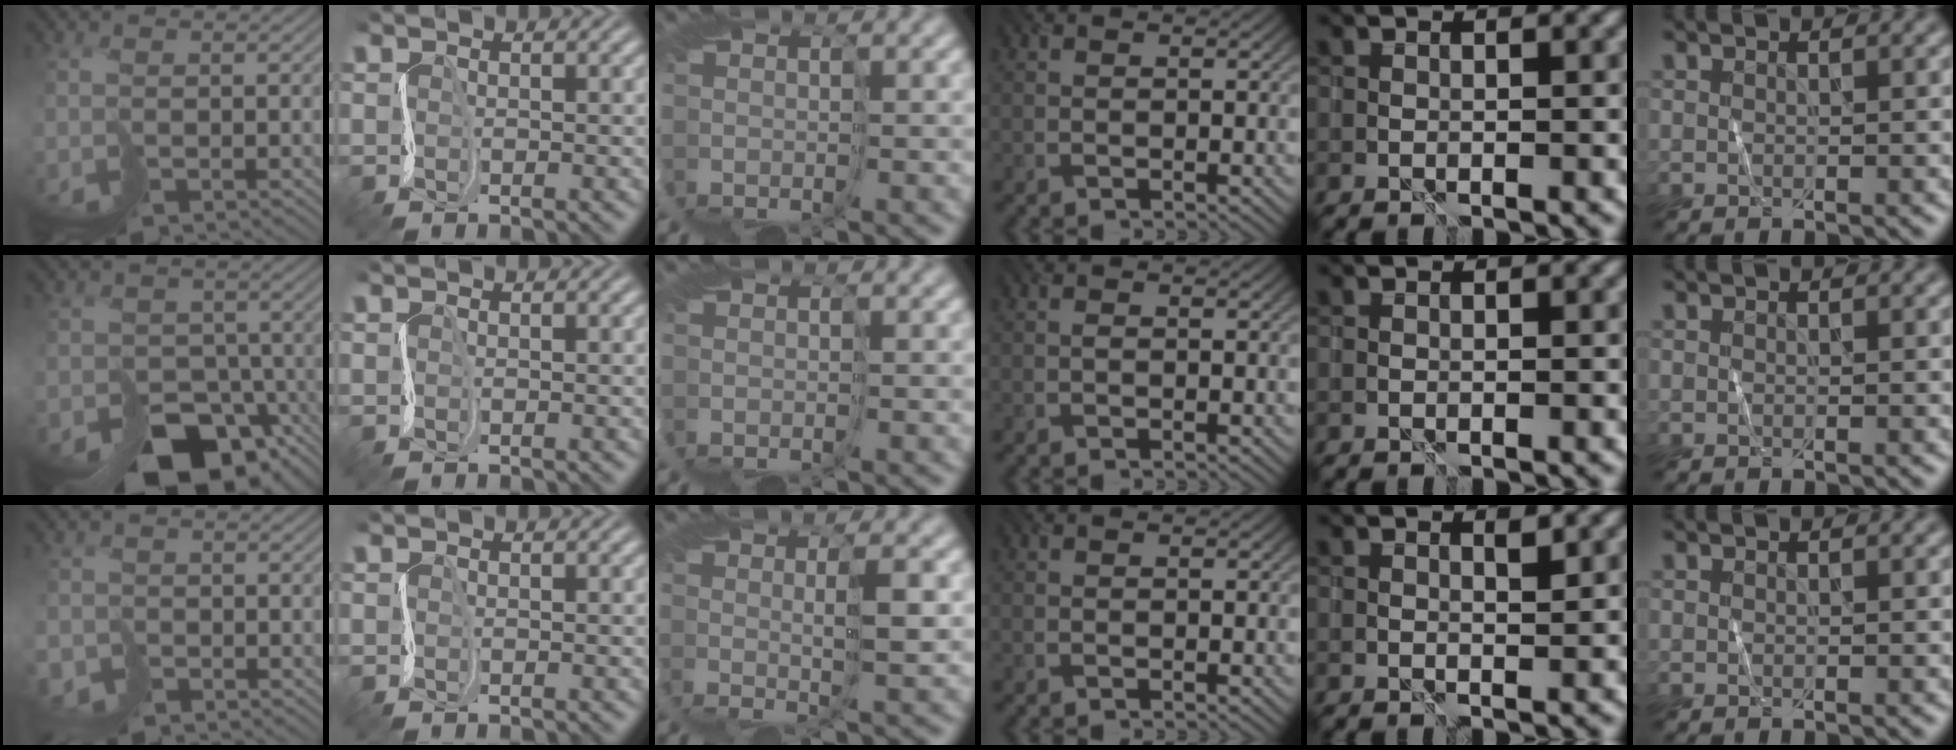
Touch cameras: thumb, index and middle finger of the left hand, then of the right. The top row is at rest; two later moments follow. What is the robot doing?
{"motion": "cut", "object": "tissue"}